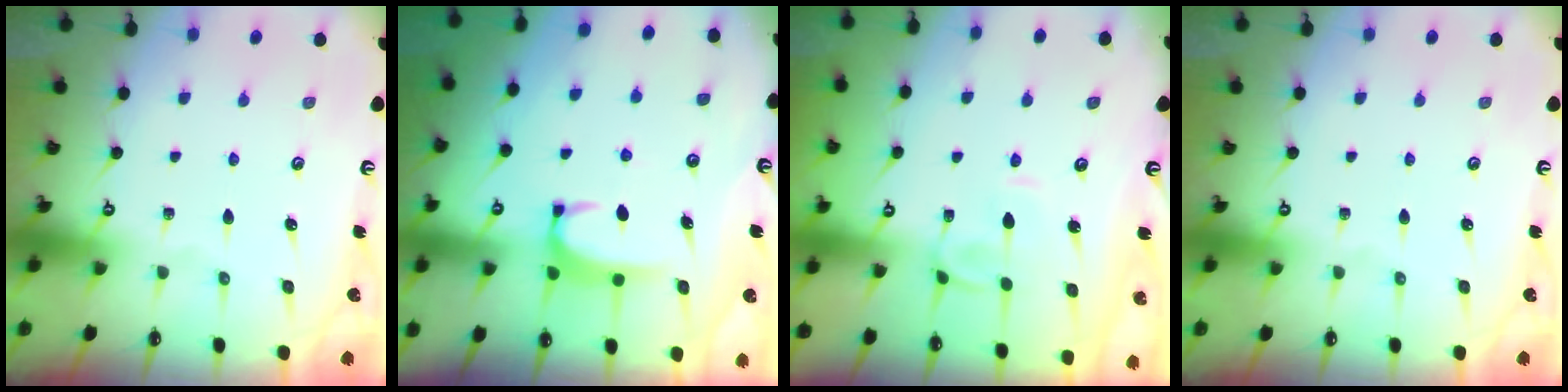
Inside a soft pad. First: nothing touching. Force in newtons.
{"total": 1.9, "press": 1.9, "slide": 0.5}
{"total": 2.5, "press": 2.4, "slide": 0.8}
{"total": 0.0}